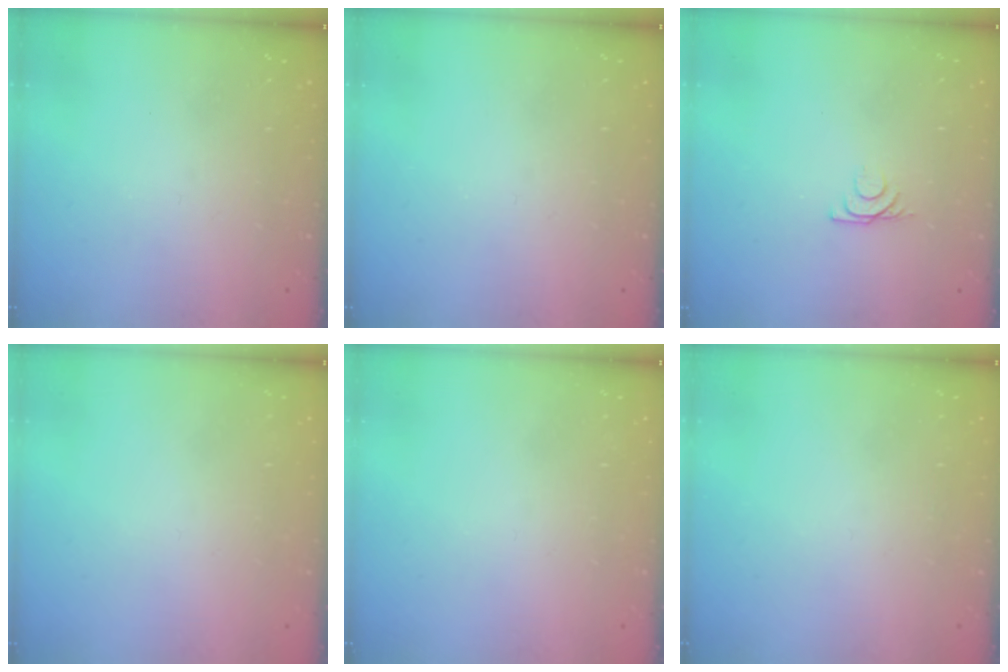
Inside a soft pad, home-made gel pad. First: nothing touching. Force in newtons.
{"total": 0.0}
{"total": 5.3, "press": 5.3, "slide": 0.9}
{"total": 1.6, "press": 1.6, "slide": 0.1}
{"total": 1.6, "press": 1.6, "slide": 0.1}
{"total": 1.8, "press": 1.7, "slide": 0.1}